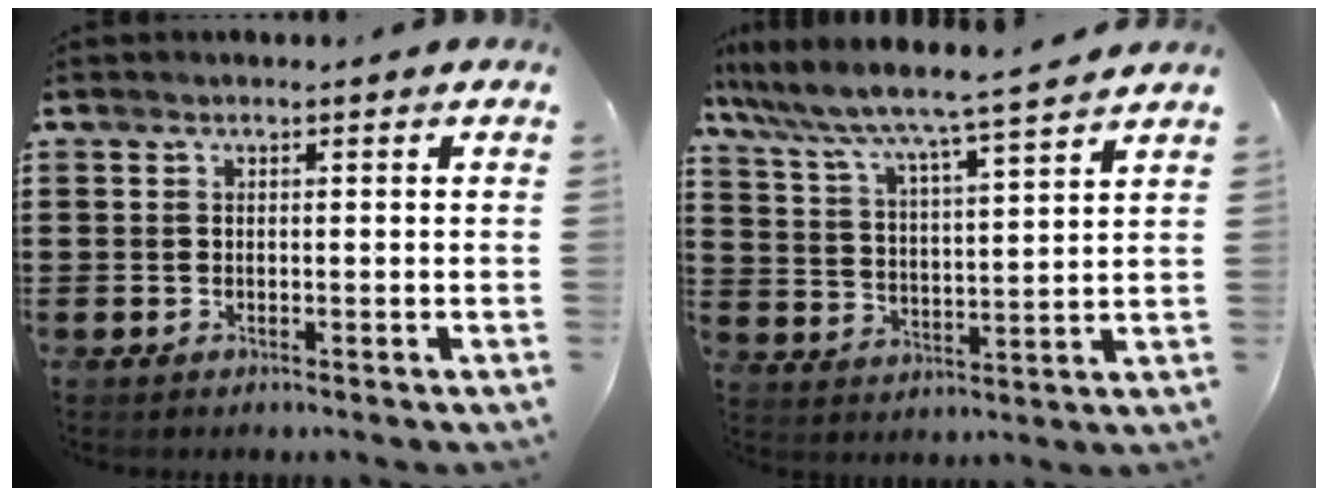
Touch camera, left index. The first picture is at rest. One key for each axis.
{"total": 5.5, "fx": 5.1, "fy": -0.6, "fz": 1.9, "tx": -0.062, "ty": -0.042, "tz": 0.078}